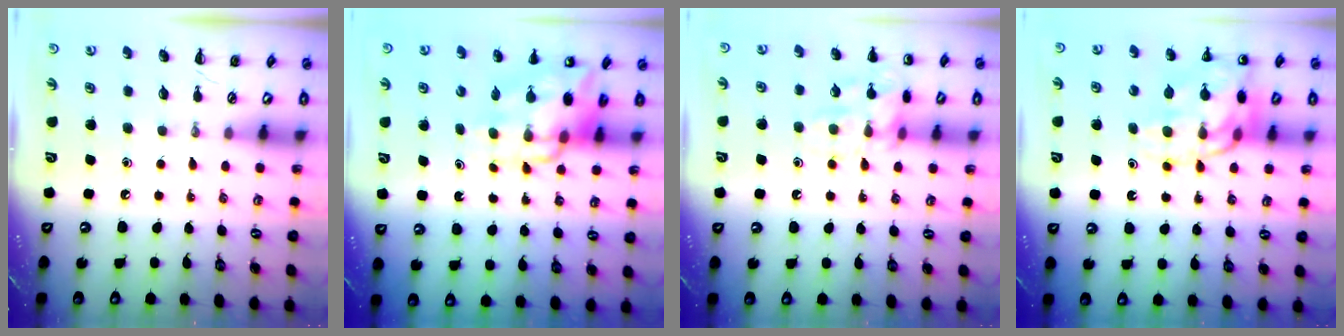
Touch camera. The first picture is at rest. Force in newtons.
{"total": 11.9, "press": 11.3, "slide": 3.6}
{"total": 11.5, "press": 11.4, "slide": 0.6}
{"total": 16.0, "press": 15.7, "slide": 2.6}